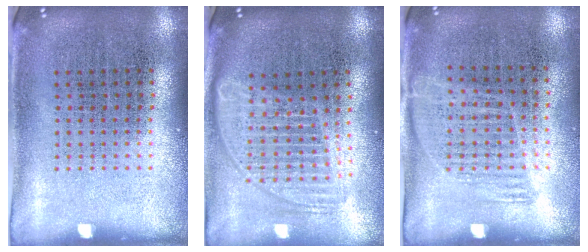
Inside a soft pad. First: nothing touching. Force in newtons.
{"total": 1.8, "press": 1.5, "slide": 0.9}
{"total": 1.1, "press": 0.9, "slide": 0.6}